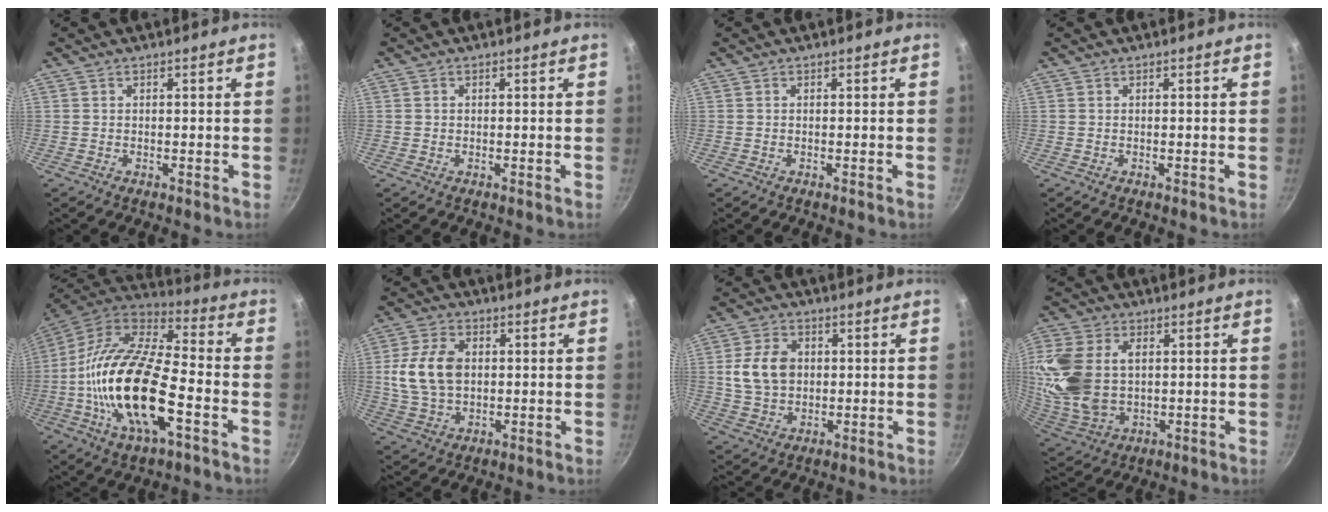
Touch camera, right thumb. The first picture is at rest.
{"total": 0.0}
{"total": 0.0}
{"total": 0.0}
{"total": 23.5, "force": [-5.8, 9.5, 20.7], "torque": [-0.386, 0.025, -0.121]}
{"total": 11.4, "force": [1.2, 7.8, 8.3], "torque": [-0.147, 0.007, 0.022]}
{"total": 9.3, "force": [1.1, 7.0, 6.0], "torque": [-0.095, 0.005, 0.019]}
{"total": 17.1, "force": [2.4, 11.6, 12.3], "torque": [-0.257, -0.010, 0.055]}